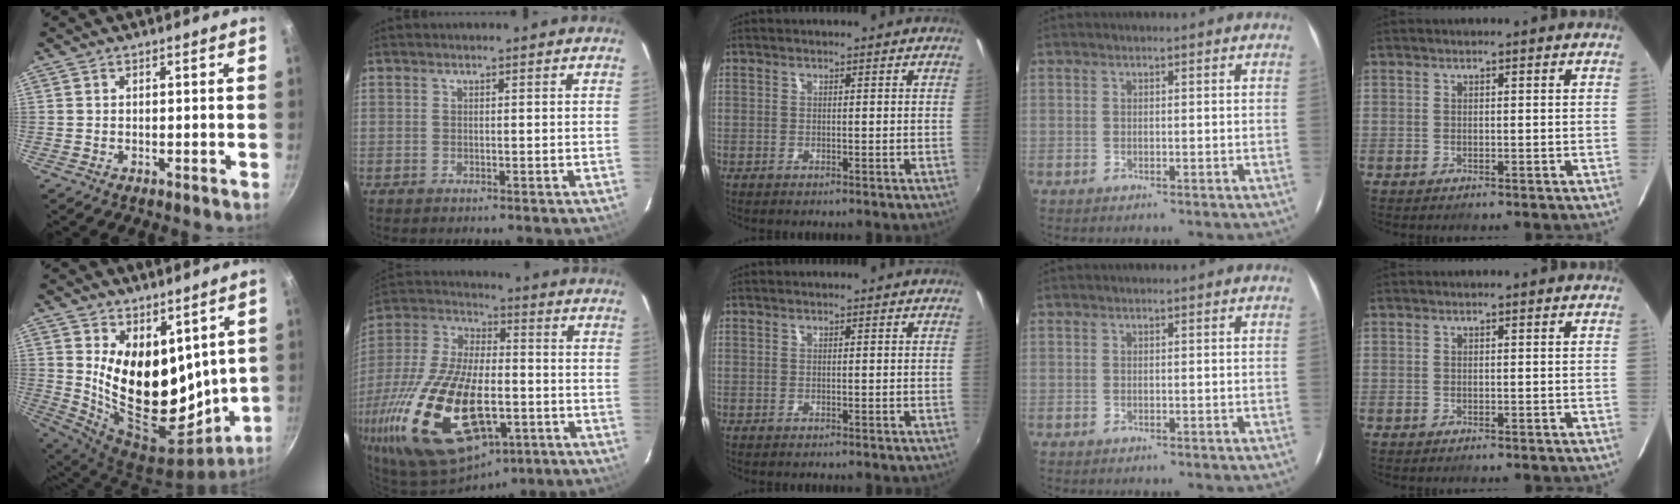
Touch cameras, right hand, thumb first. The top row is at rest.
{"thumb": {"total": 19.1, "force": [5.8, 11.8, 13.8], "torque": [-0.193, -0.079, 0.122]}, "index": {"total": 28.4, "force": [-11.5, 13.6, 22.1], "torque": [-0.468, -0.041, -0.187]}}